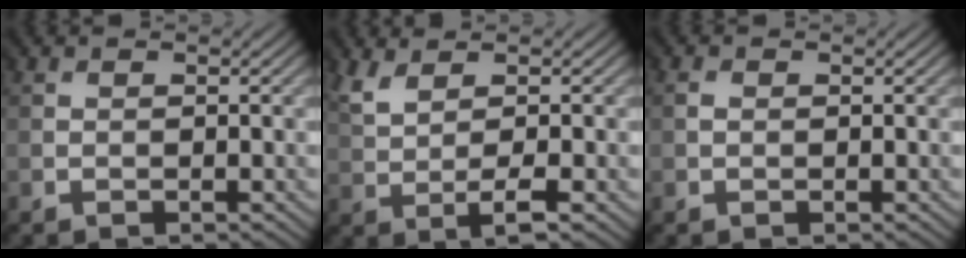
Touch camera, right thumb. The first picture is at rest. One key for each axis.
{"total": 3.6, "fx": 1.5, "fy": 0.8, "fz": 3.2, "tx": -0.075, "ty": 0.002, "tz": 0.029}
{"total": 0.7, "fx": 0.2, "fy": 0.7, "fz": 0.2, "tx": -0.005, "ty": 0.001, "tz": 0.002}